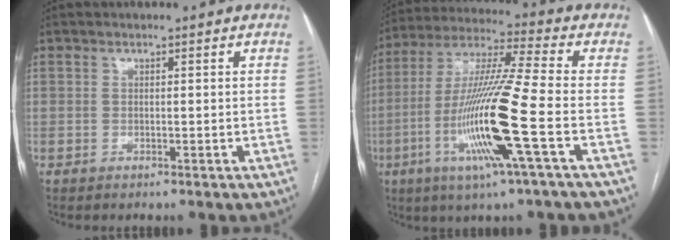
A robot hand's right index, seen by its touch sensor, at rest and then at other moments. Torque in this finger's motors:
{"motor_torque": [2.14, 0.00, 1.05, 0.21]}